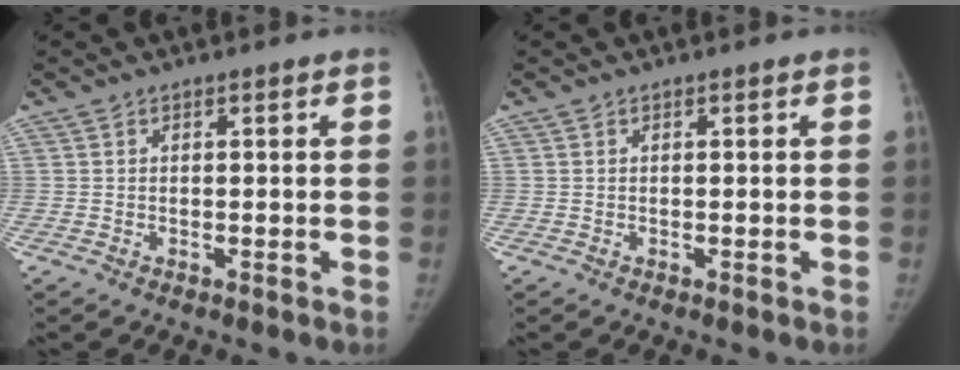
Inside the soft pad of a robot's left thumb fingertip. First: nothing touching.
{"total": 0.0}